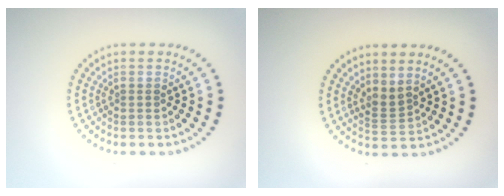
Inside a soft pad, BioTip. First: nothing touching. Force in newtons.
{"total": 1.7, "press": 1.2, "slide": 1.2}